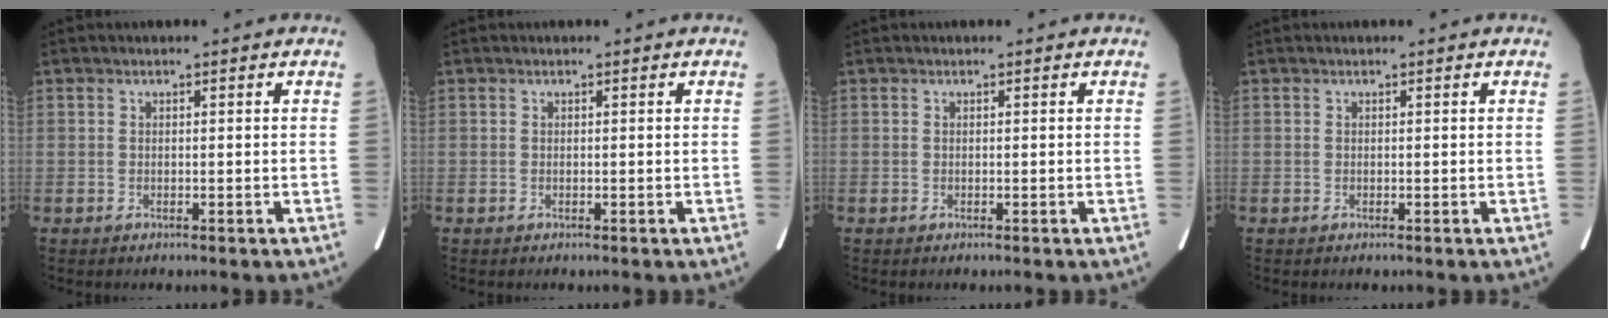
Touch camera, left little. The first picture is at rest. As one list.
[{"total": 0.0}, {"total": 0.0}, {"total": 0.0}]